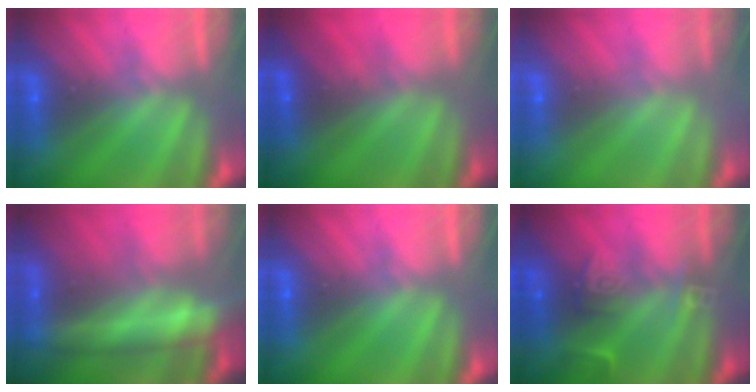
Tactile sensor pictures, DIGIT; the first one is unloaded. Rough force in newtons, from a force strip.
{"total": 2.2}
{"total": 4.6}
{"total": 8.0}
{"total": 0.0}
{"total": 2.4}